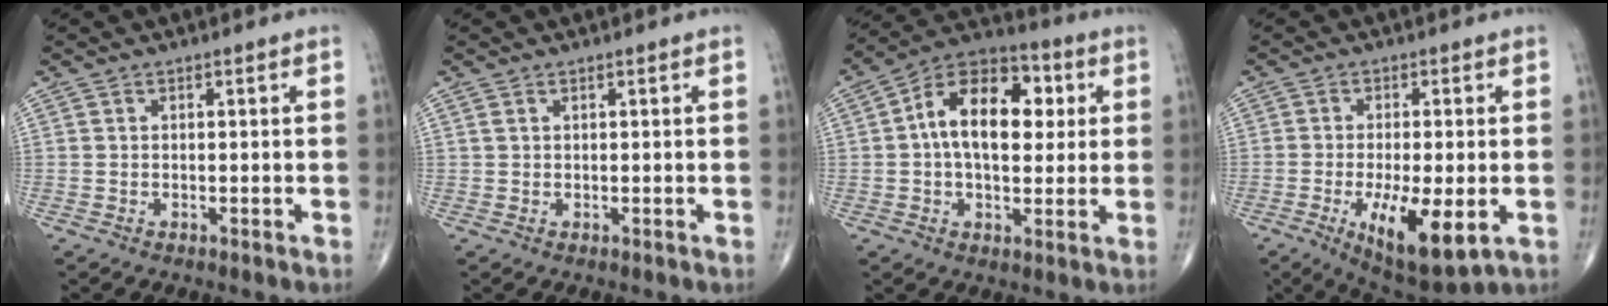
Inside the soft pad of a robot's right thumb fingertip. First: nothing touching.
{"total": 0.6, "force": [0.5, 0.2, 0.4], "torque": [-0.009, 0.008, 0.012]}
{"total": 16.1, "force": [2.6, 9.6, 12.6], "torque": [-0.170, 0.020, 0.031]}
{"total": 12.5, "force": [-3.8, 4.0, 11.2], "torque": [-0.183, -0.019, -0.052]}